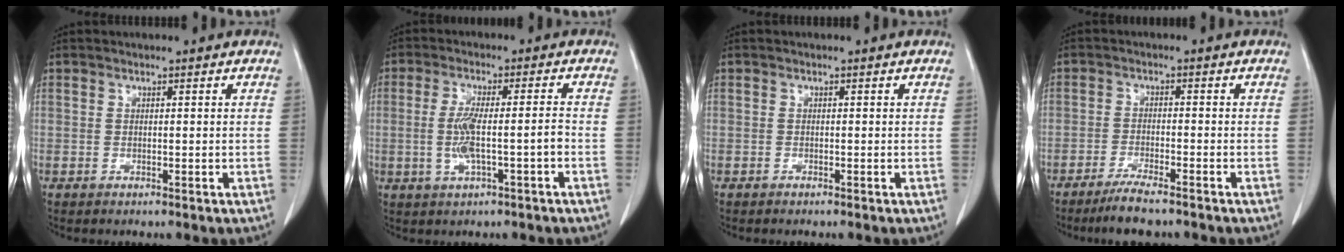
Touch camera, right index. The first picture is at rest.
{"total": 6.6, "force": [-1.4, 0.8, 6.3], "torque": [-0.128, 0.006, -0.023]}
{"total": 0.0}
{"total": 5.0, "force": [-4.0, 0.4, 2.9], "torque": [-0.052, -0.011, -0.067]}